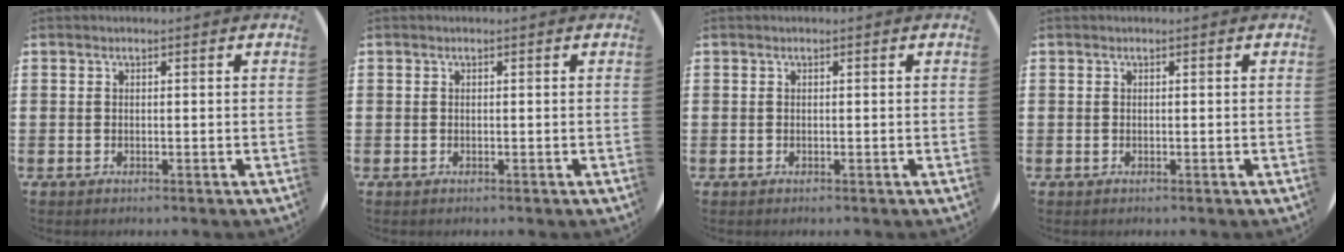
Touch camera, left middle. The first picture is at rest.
{"total": 0.0}
{"total": 0.0}
{"total": 0.0}